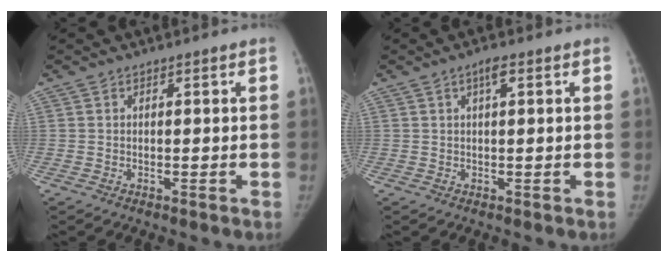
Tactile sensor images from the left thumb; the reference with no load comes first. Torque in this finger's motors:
{"motor_torque": [0.10, 0.04, 0.13, 0.50, 0.08]}